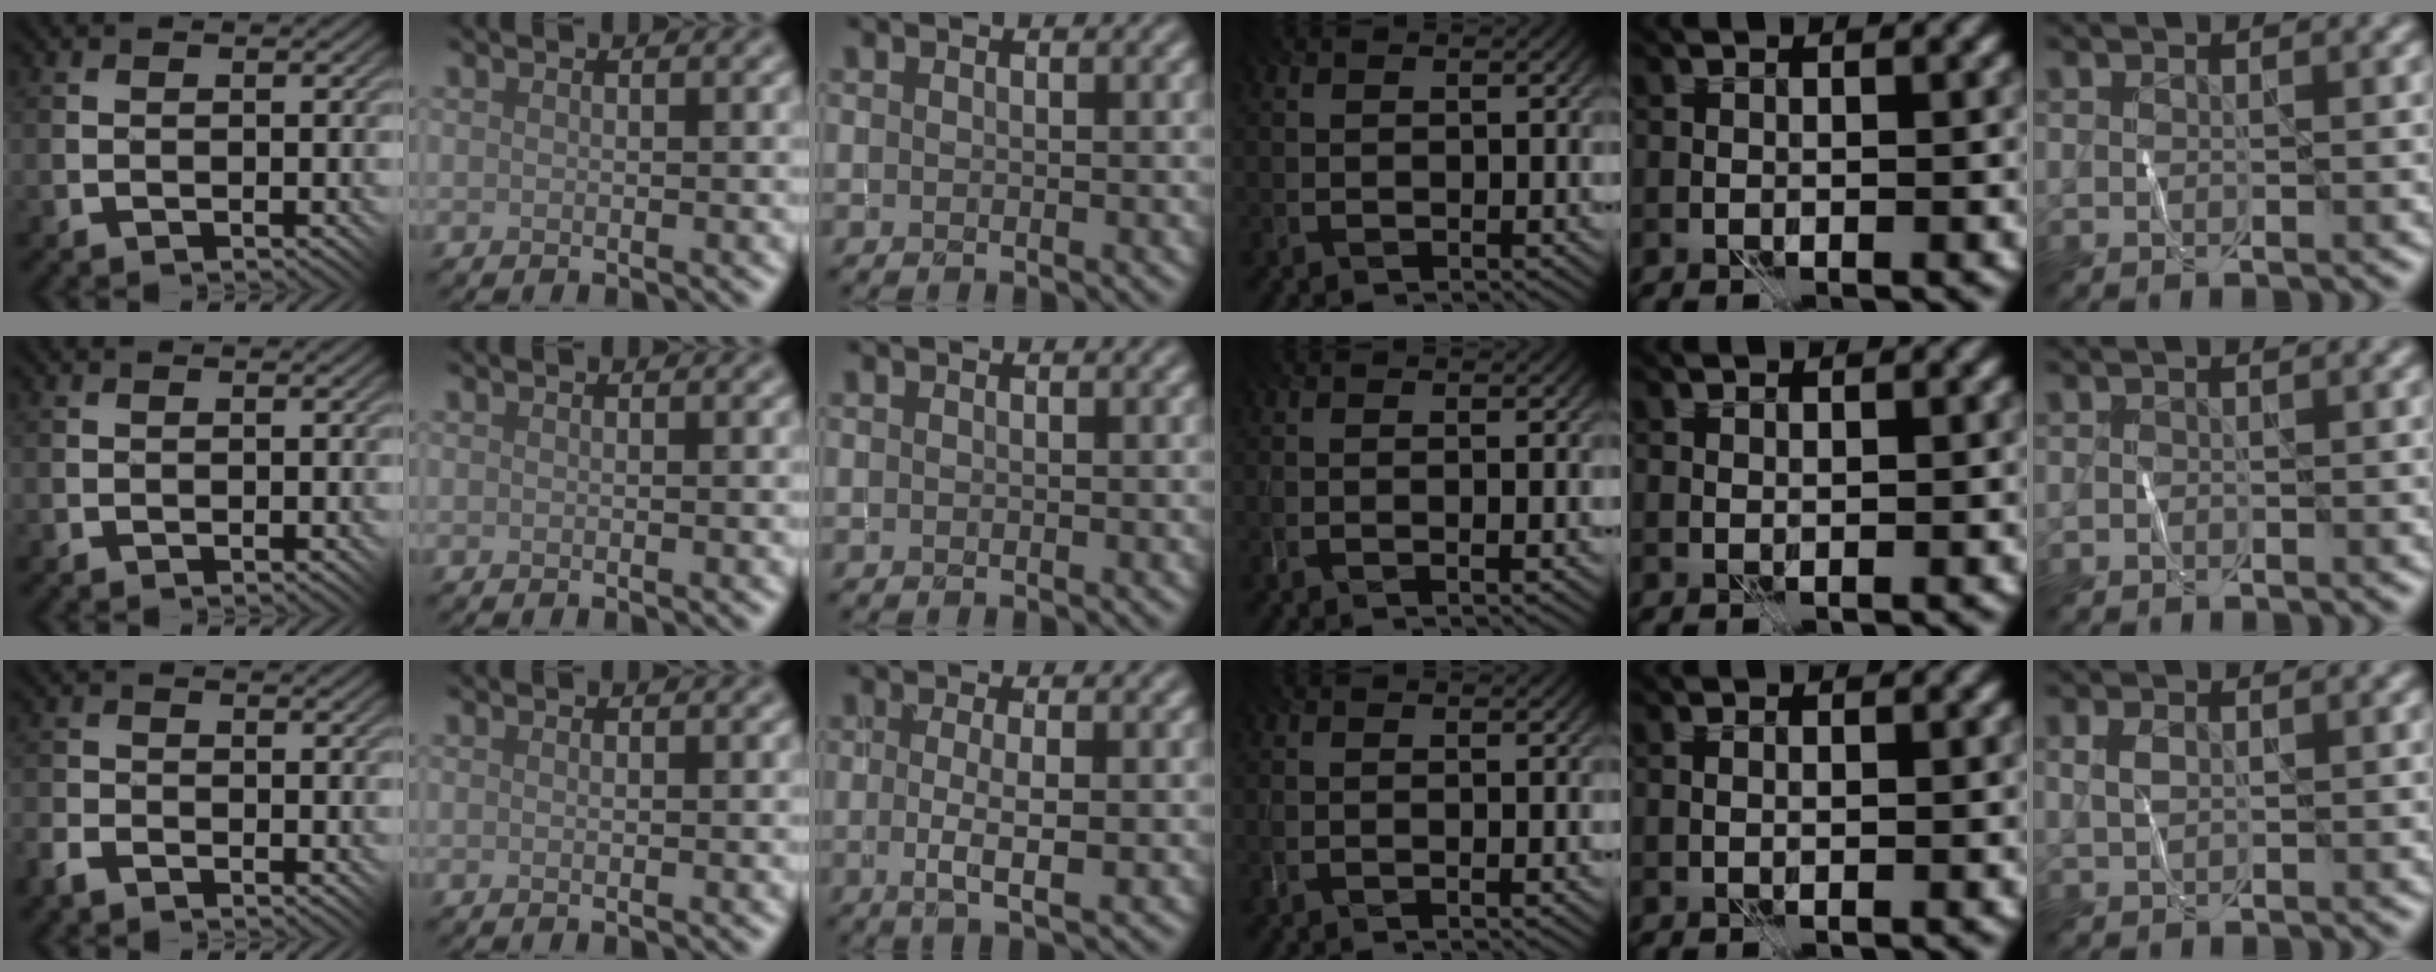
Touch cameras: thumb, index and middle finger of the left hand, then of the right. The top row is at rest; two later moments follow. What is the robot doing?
{"motion": "fold", "object": "shorts"}